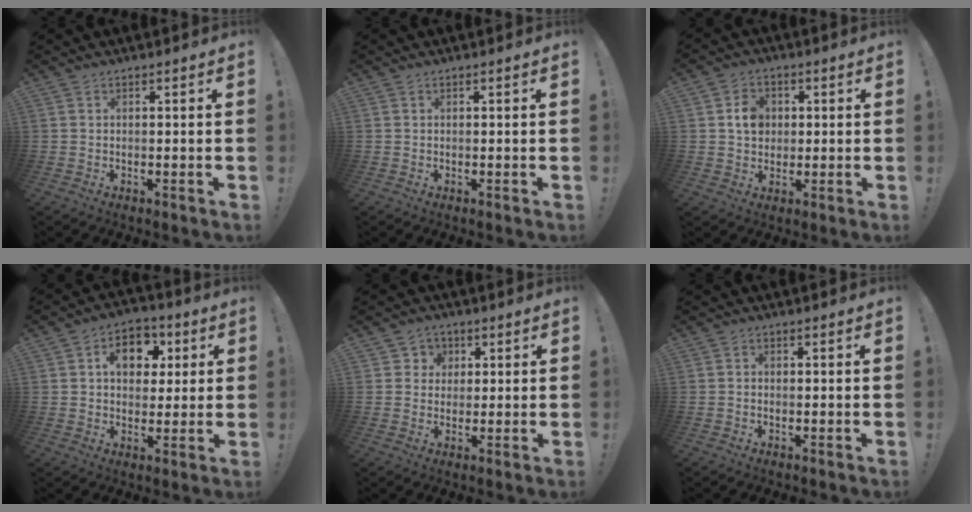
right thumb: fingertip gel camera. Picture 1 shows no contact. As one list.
[{"total": 0.0}, {"total": 6.5, "force": [1.2, 5.6, 3.1], "torque": [-0.043, 0.006, 0.022]}, {"total": 10.7, "force": [3.4, 8.0, 6.2], "torque": [-0.071, -0.006, 0.060]}, {"total": 4.5, "force": [0.9, 4.4, 0.6], "torque": [-0.007, -0.004, 0.017]}, {"total": 0.5, "force": [-0.4, 0.1, 0.4], "torque": [-0.005, 0.000, -0.007]}]